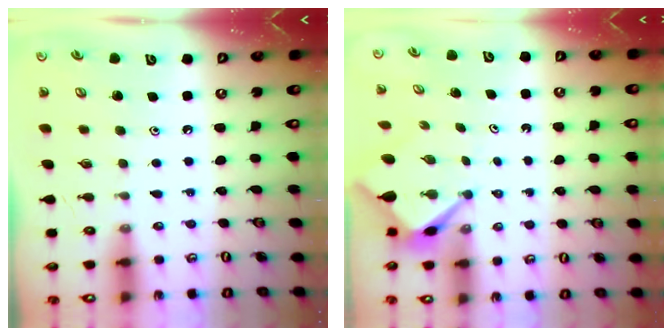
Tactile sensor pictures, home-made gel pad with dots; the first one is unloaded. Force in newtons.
{"total": 3.0, "press": 3.0, "slide": 0.3}